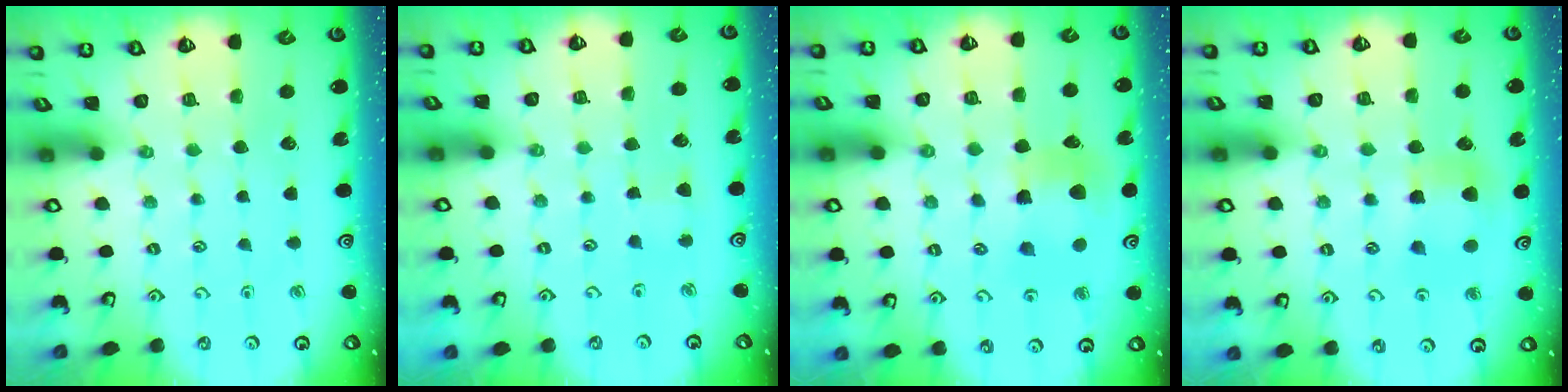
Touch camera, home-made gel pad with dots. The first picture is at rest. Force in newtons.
{"total": 2.3, "press": 2.3, "slide": 0.4}
{"total": 9.5, "press": 9.4, "slide": 1.1}
{"total": 5.4, "press": 5.3, "slide": 0.5}